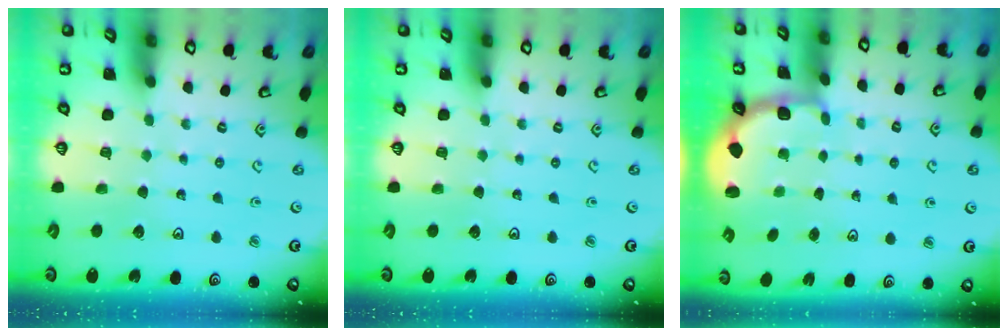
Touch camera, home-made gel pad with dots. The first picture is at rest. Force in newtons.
{"total": 0.0}
{"total": 2.2, "press": 2.0, "slide": 1.0}